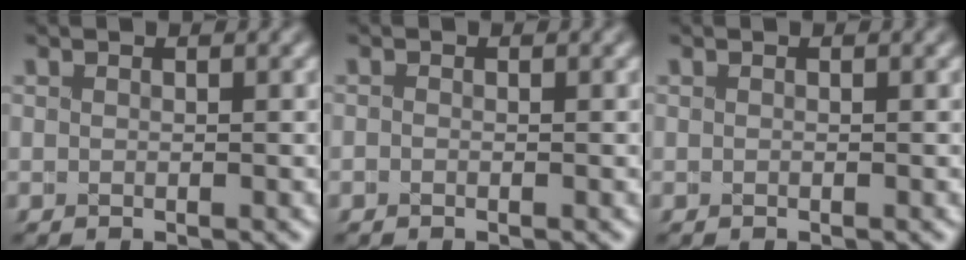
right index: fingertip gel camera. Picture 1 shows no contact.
{"total": 0.5, "force": [-0.5, 0.1, -0.1], "torque": [0.007, 0.006, -0.014]}
{"total": 0.0}